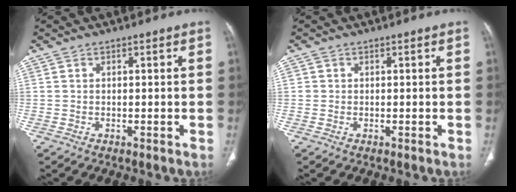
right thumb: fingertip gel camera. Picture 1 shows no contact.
{"total": 0.8, "force": [0.0, 0.8, 0.1], "torque": [0.005, 0.004, 0.001]}